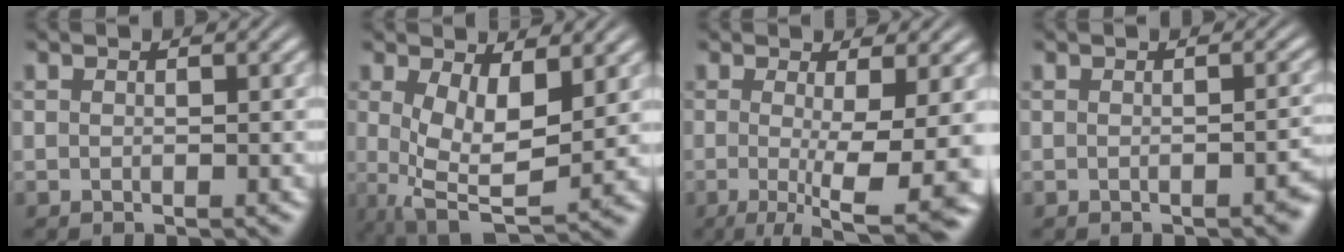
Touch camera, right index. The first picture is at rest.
{"total": 8.1, "force": [-0.8, 4.2, 6.9], "torque": [-0.130, -0.052, 0.010]}
{"total": 8.3, "force": [-4.5, 2.2, 6.7], "torque": [-0.101, -0.043, -0.049]}
{"total": 1.3, "force": [-1.1, 0.1, 0.8], "torque": [-0.010, 0.004, -0.018]}